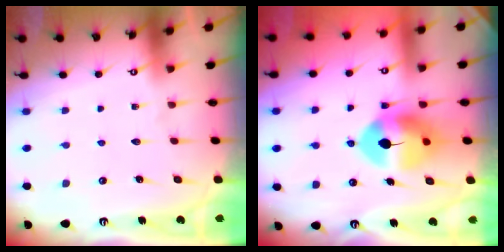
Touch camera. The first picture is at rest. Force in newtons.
{"total": 11.2, "press": 11.0, "slide": 1.5}